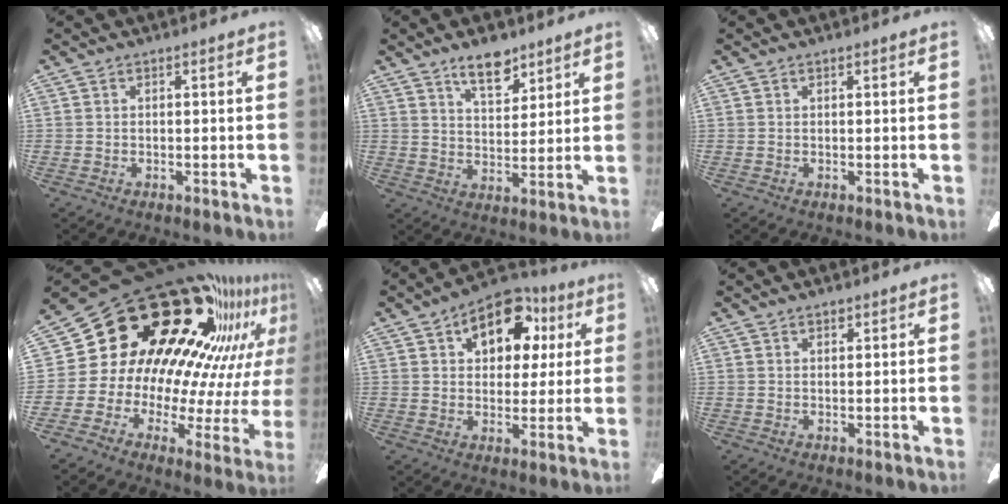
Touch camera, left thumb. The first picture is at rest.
{"total": 9.3, "force": [6.7, 4.2, 4.9], "torque": [-0.065, -0.034, 0.115]}
{"total": 0.0}
{"total": 33.6, "force": [21.5, 17.1, 19.2], "torque": [-0.243, -0.210, 0.435]}
{"total": 14.1, "force": [6.8, 8.5, 8.9], "torque": [-0.107, -0.017, 0.114]}
{"total": 1.2, "force": [1.0, 0.6, 0.2], "torque": [0.003, -0.003, 0.017]}